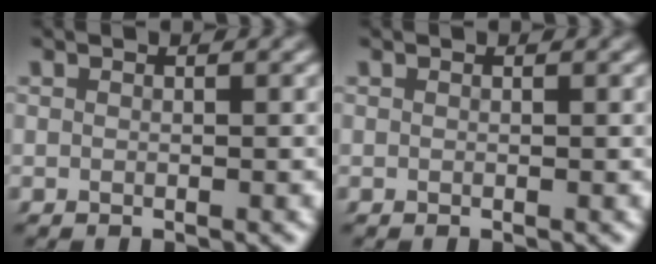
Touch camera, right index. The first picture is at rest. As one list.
[{"total": 0.0}]